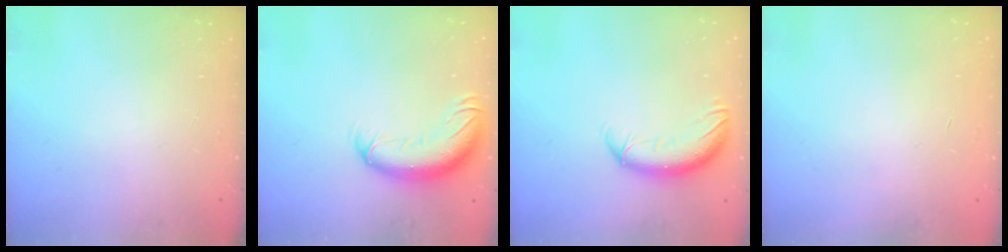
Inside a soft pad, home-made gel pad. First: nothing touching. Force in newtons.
{"total": 11.5, "press": 11.2, "slide": 2.9}
{"total": 10.6, "press": 10.4, "slide": 2.0}
{"total": 0.0}